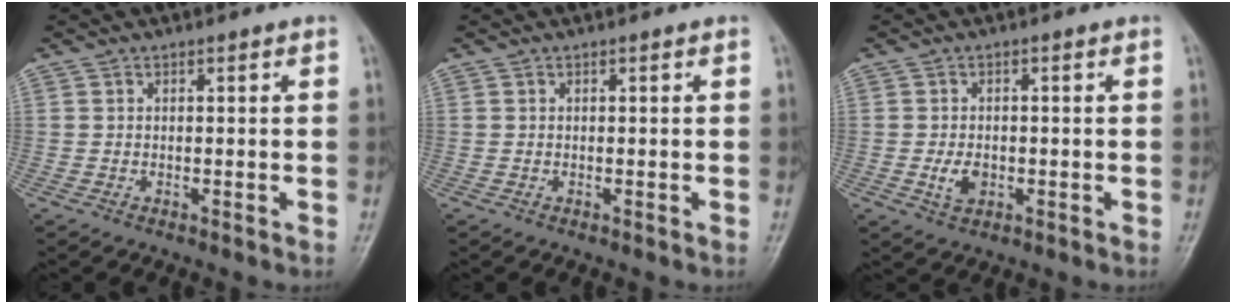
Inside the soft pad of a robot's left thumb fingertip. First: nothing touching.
{"total": 0.0}
{"total": 3.7, "force": [-0.8, 2.5, 2.6], "torque": [-0.043, -0.001, -0.012]}